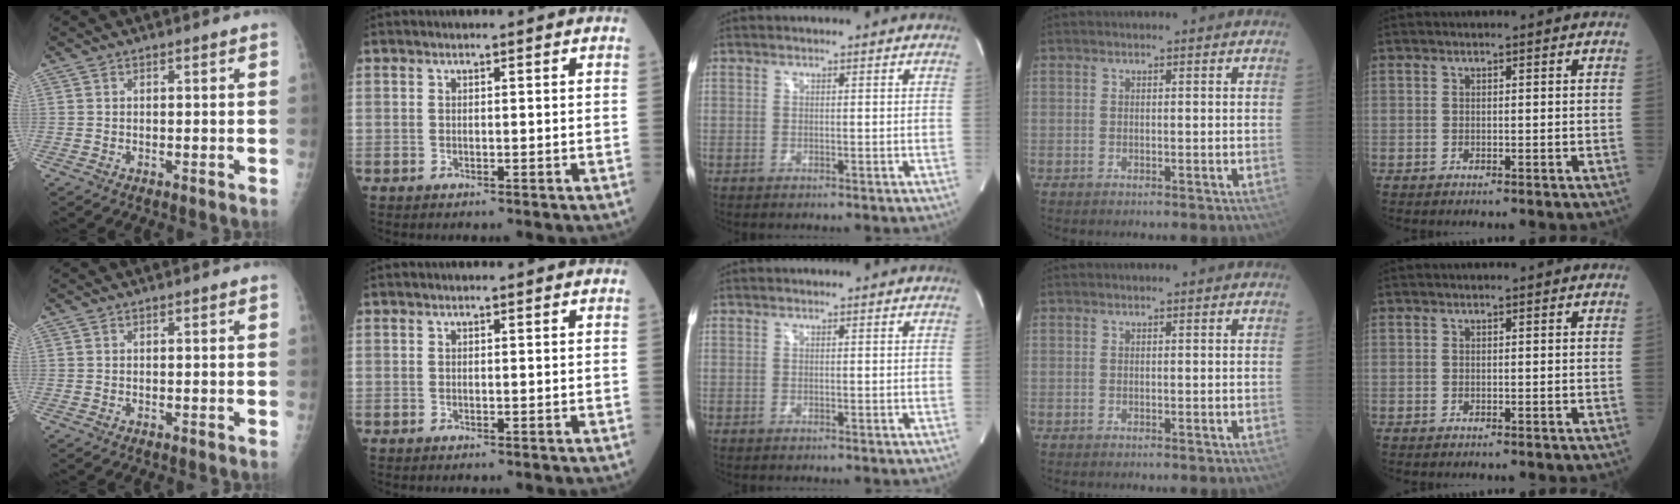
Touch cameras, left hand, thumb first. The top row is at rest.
{}